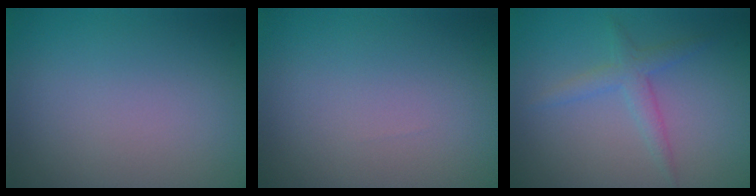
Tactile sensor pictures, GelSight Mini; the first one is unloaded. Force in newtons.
{"total": 0.0}
{"total": 1.3, "press": 1.3, "slide": 0.1}